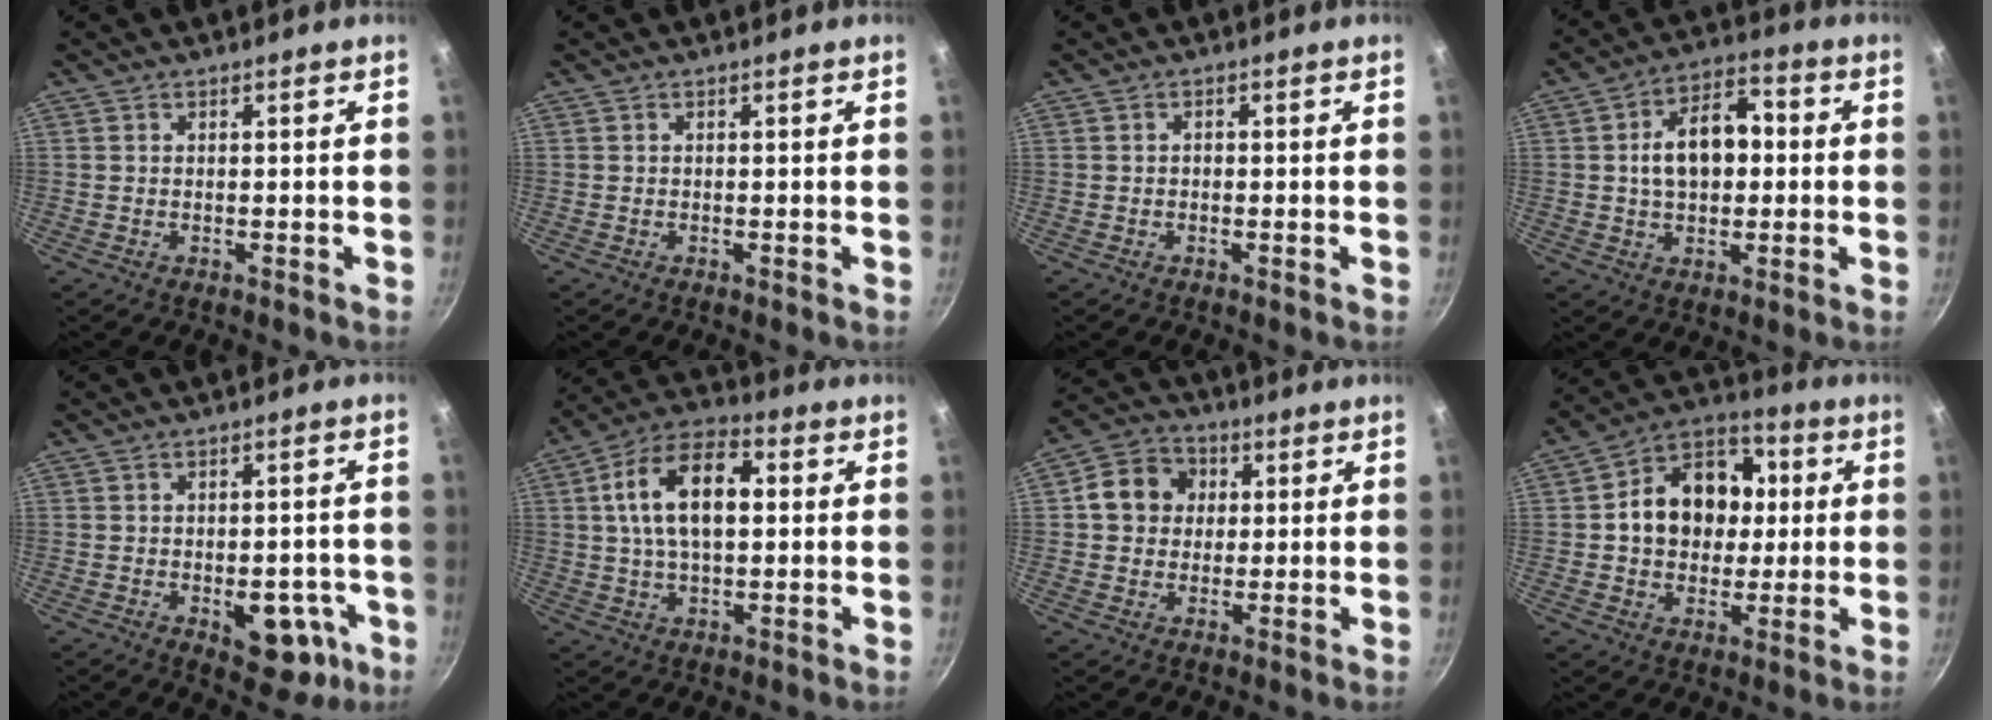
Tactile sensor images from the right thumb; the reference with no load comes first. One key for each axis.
{"total": 0.0}
{"total": 0.6, "fx": -0.1, "fy": 0.5, "fz": 0.4, "tx": -0.002, "ty": 0.004, "tz": -0.003}
{"total": 11.9, "fx": 0.8, "fy": 7.4, "fz": 9.2, "tx": -0.131, "ty": 0.023, "tz": 0.008}
{"total": 9.1, "fx": -3.5, "fy": 5.2, "fz": 6.6, "tx": -0.058, "ty": 0.021, "tz": -0.032}
{"total": 15.1, "fx": 2.5, "fy": 8.3, "fz": 12.4, "tx": -0.215, "ty": 0.023, "tz": 0.038}
{"total": 9.6, "fx": 1.4, "fy": 8.3, "fz": 4.5, "tx": -0.052, "ty": 0.011, "tz": 0.012}
{"total": 15.9, "fx": 1.5, "fy": 12.1, "fz": 10.2, "tx": -0.113, "ty": 0.021, "tz": 0.017}